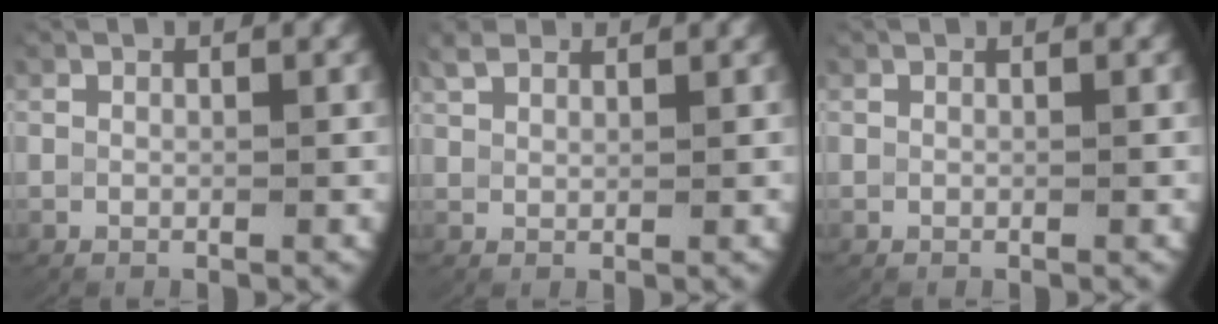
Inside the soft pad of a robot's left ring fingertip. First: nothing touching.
{"total": 1.7, "force": [1.7, 0.0, 0.3], "torque": [-0.009, 0.000, 0.036]}
{"total": 0.0}